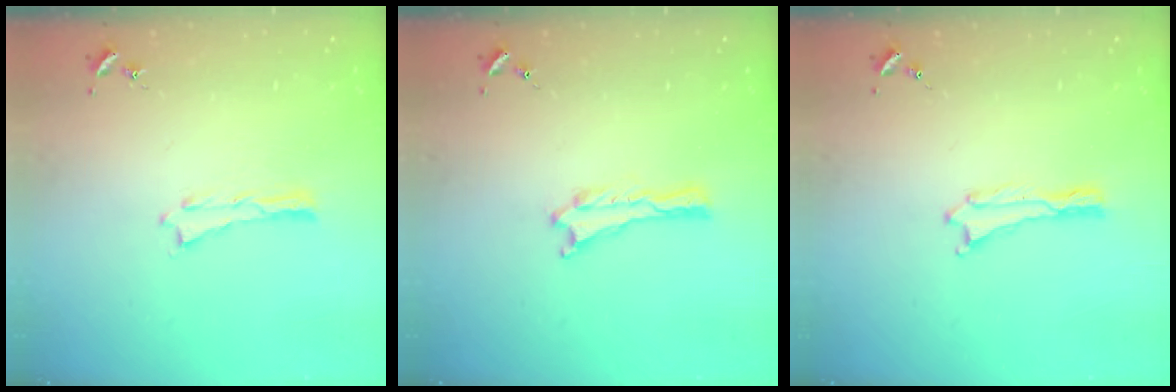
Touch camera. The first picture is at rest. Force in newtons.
{"total": 0.0}
{"total": 0.0}